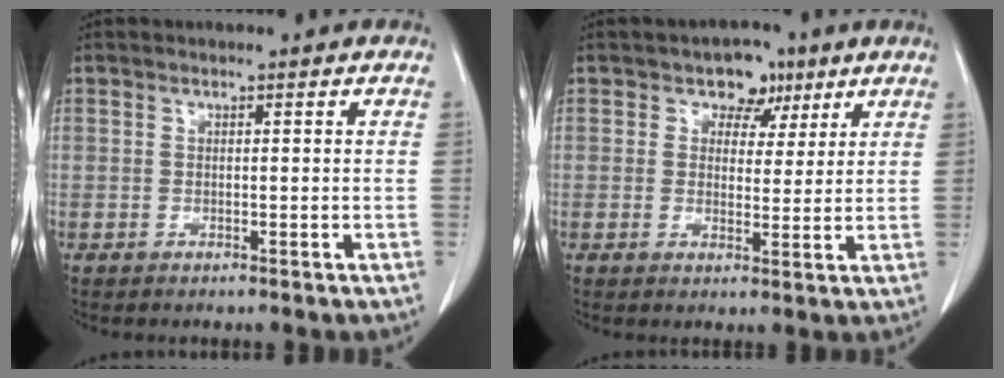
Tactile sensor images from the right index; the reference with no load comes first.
{"total": 5.0, "force": [2.7, 3.8, 1.7], "torque": [-0.011, 0.010, 0.038]}